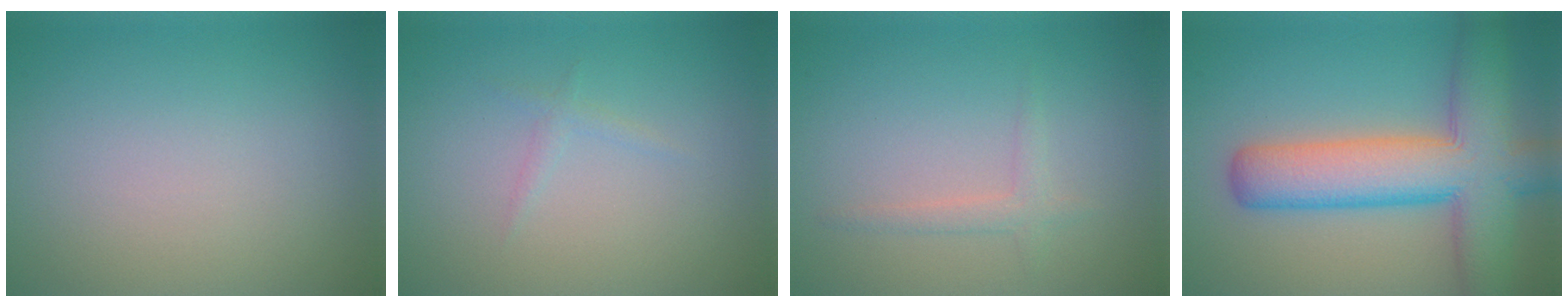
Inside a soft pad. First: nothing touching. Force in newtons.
{"total": 0.8, "press": 0.8, "slide": 0.0}
{"total": 1.3, "press": 1.3, "slide": 0.0}
{"total": 9.8, "press": 9.8, "slide": 0.3}